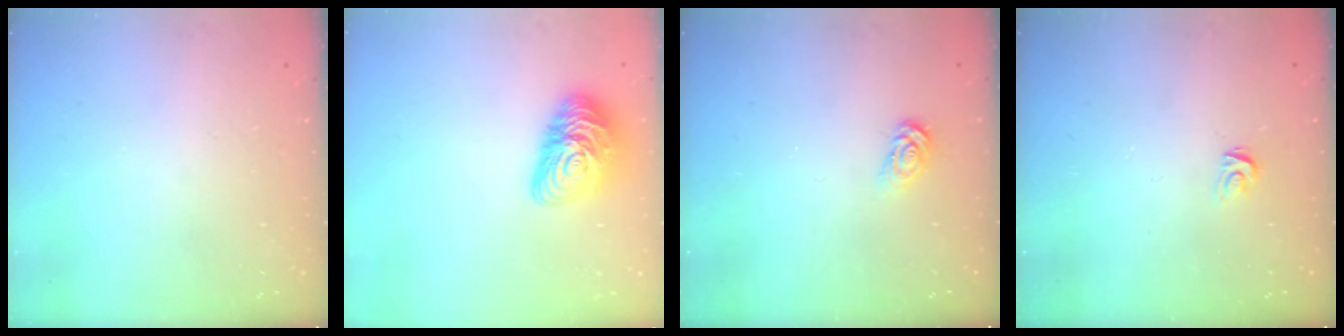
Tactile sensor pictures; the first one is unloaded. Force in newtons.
{"total": 13.2, "press": 13.2, "slide": 0.9}
{"total": 3.1, "press": 3.1, "slide": 0.4}
{"total": 3.3, "press": 3.3, "slide": 0.1}